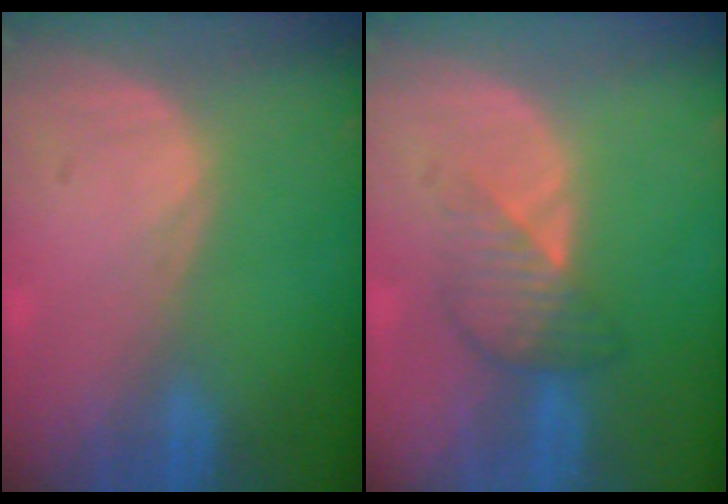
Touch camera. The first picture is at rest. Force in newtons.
{"total": 4.0, "press": 4.0, "slide": 0.1}